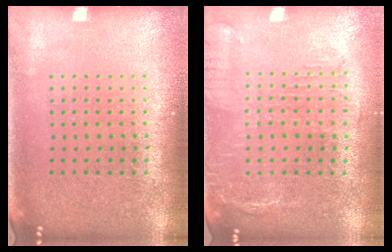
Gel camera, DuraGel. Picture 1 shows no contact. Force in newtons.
{"total": 1.8, "press": 1.5, "slide": 1.1}